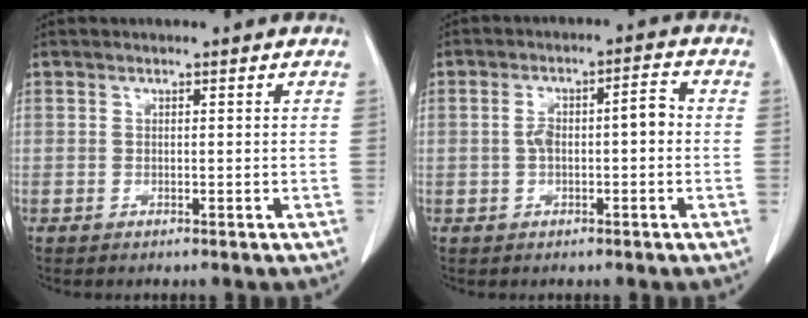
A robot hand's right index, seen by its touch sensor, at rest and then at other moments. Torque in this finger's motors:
{"motor_torque": [0.15, 0.07, 0.10, 0.05]}